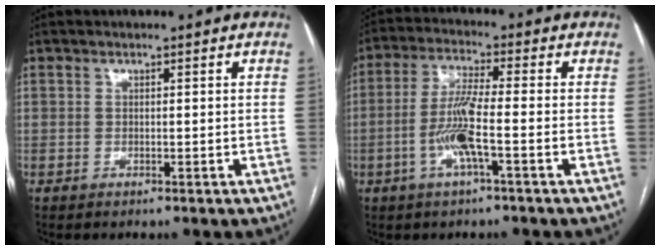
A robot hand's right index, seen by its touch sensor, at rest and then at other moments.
{"total": 7.5, "force": [-2.2, 0.1, 7.2], "torque": [-0.148, 0.002, -0.047]}